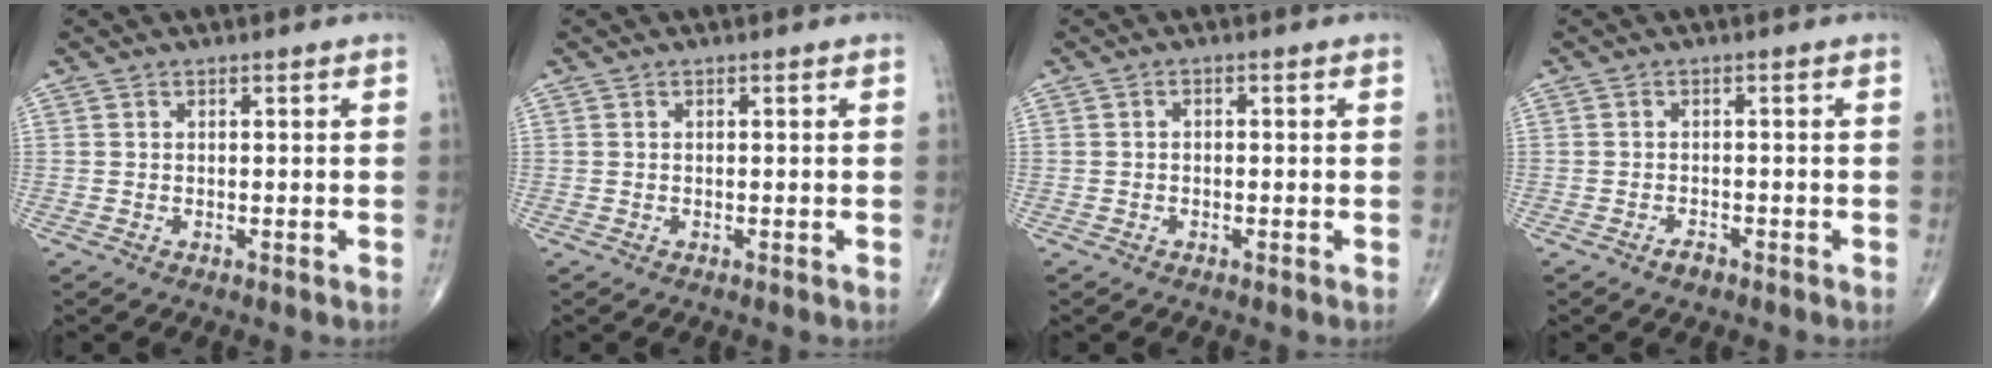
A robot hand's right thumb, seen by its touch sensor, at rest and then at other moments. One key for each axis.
{"total": 0.0}
{"total": 0.9, "fx": -0.2, "fy": 0.7, "fz": 0.6, "tx": -0.007, "ty": 0.005, "tz": -0.006}
{"total": 1.7, "fx": -1.2, "fy": 0.9, "fz": 0.8, "tx": -0.015, "ty": 0.005, "tz": -0.021}